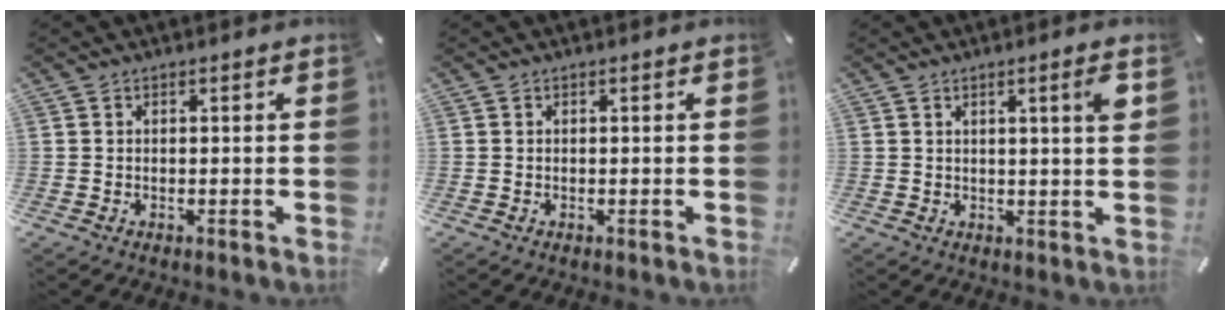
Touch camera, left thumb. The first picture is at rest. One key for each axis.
{"total": 0.0}
{"total": 4.5, "fx": 1.9, "fy": 0.0, "fz": 4.1, "tx": -0.072, "ty": -0.006, "tz": 0.026}